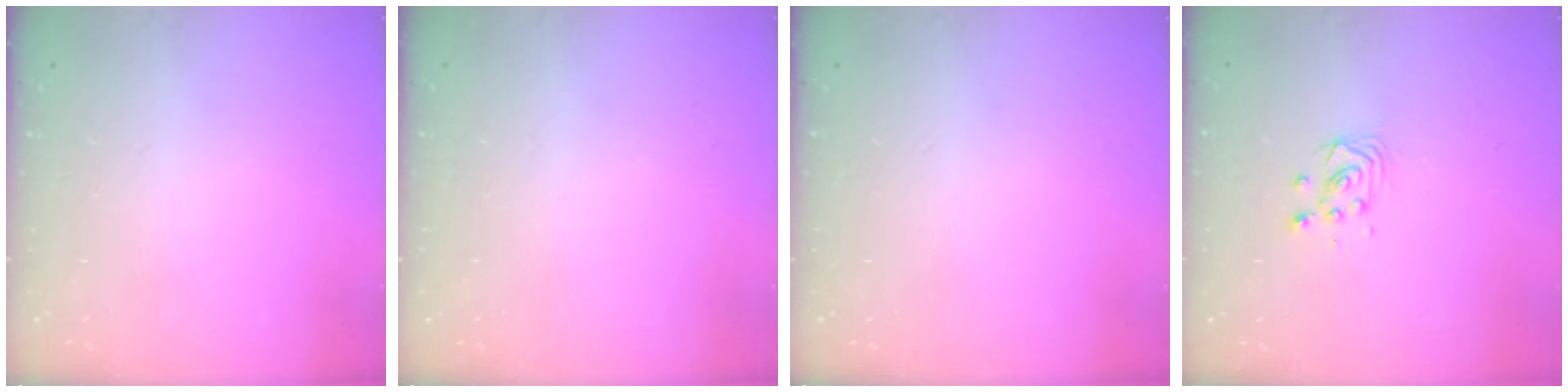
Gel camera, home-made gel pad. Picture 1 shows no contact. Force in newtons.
{"total": 0.0}
{"total": 0.0}
{"total": 3.2, "press": 3.2, "slide": 0.6}